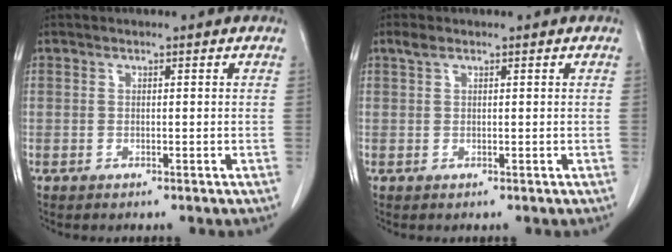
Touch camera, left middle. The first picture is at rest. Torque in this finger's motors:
{"motor_torque": [0.65, -0.37, -0.03, 0.00]}